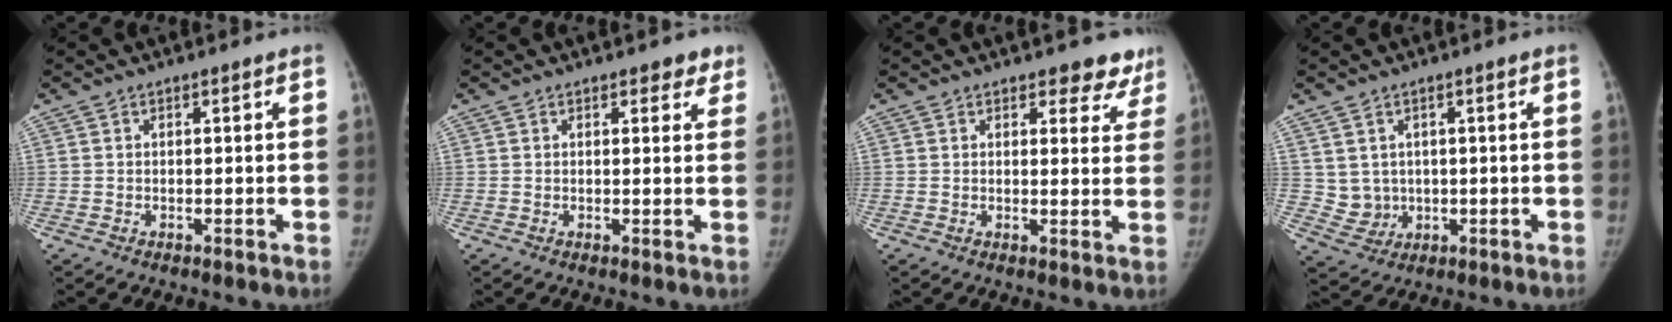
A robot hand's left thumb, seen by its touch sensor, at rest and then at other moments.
{"total": 2.9, "force": [2.0, 1.5, 1.4], "torque": [0.010, -0.007, 0.021]}
{"total": 5.7, "force": [4.7, 2.8, 1.6], "torque": [0.022, -0.028, 0.044]}
{"total": 4.3, "force": [1.0, 4.0, 1.4], "torque": [-0.013, -0.009, 0.032]}